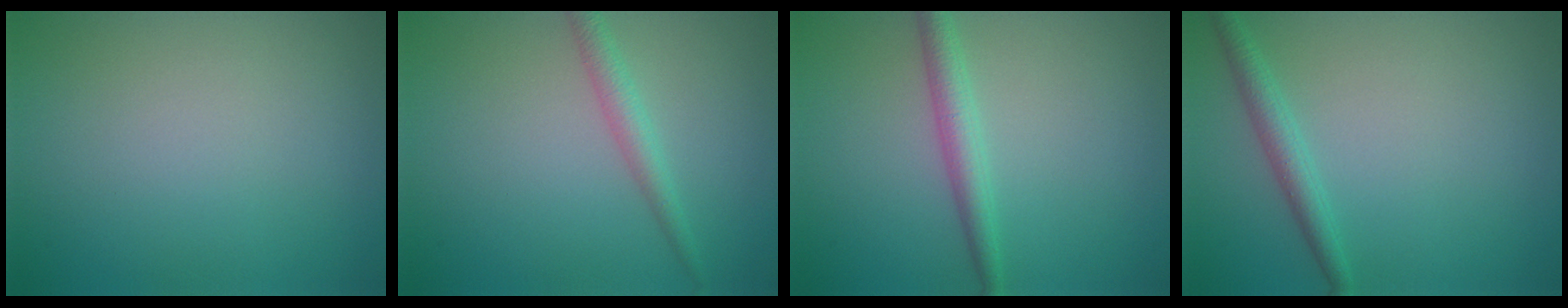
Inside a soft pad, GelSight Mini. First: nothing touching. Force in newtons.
{"total": 1.9, "press": 1.9, "slide": 0.1}
{"total": 2.4, "press": 2.4, "slide": 0.1}
{"total": 2.1, "press": 2.1, "slide": 0.1}